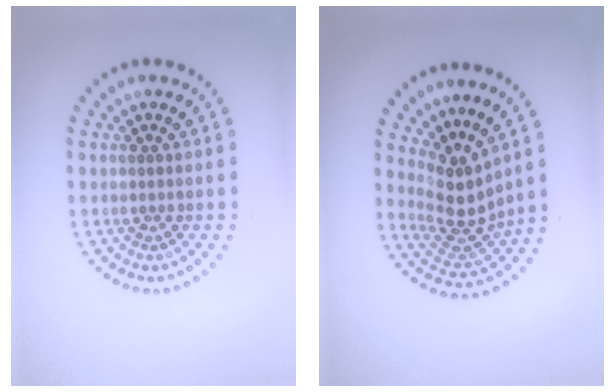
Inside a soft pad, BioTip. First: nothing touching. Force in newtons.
{"total": 3.8, "press": 2.9, "slide": 2.4}